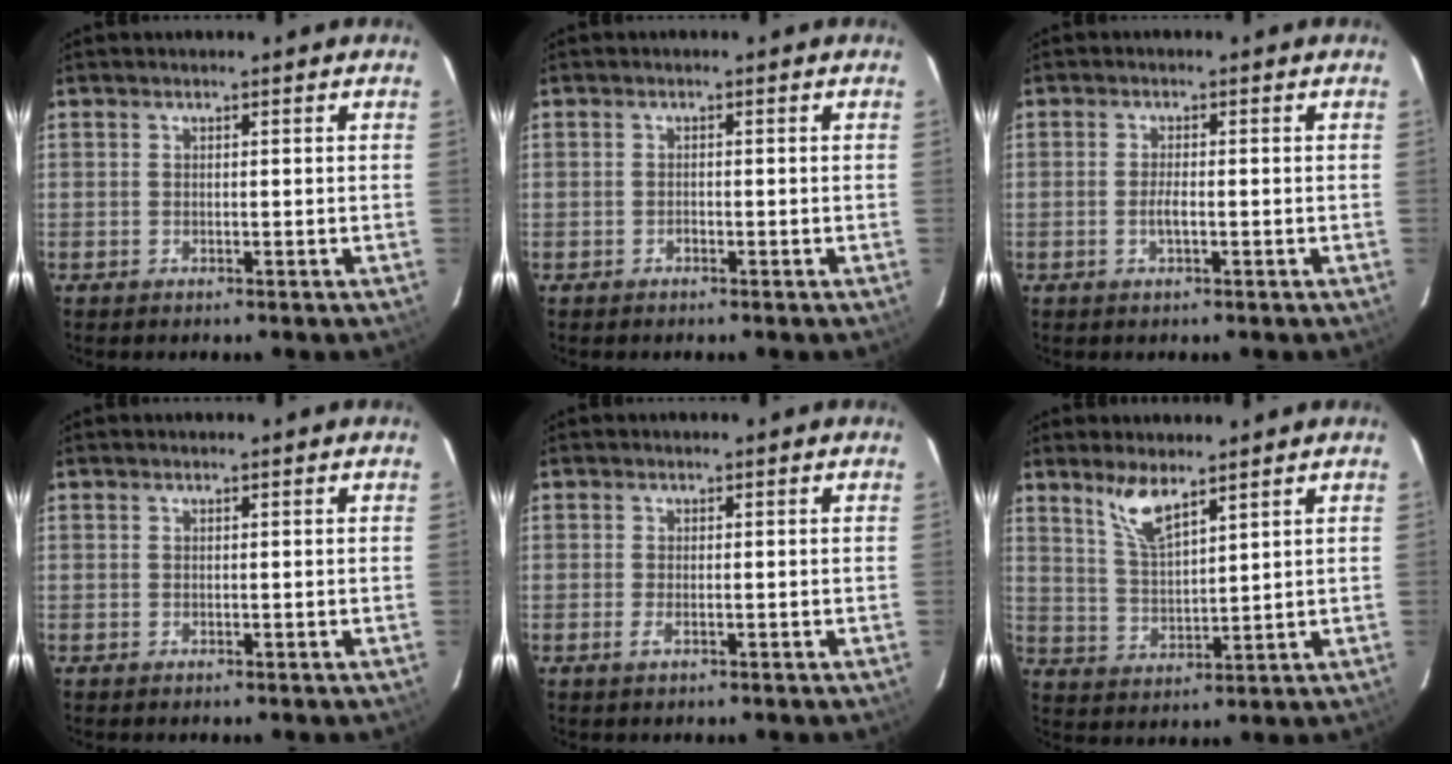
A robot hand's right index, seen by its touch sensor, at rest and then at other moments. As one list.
[{"total": 0.6, "force": [-0.4, 0.4, 0.1], "torque": [-0.001, 0.000, -0.008]}, {"total": 2.0, "force": [-0.6, 0.5, 1.8], "torque": [-0.037, -0.003, -0.012]}, {"total": 0.0}, {"total": 1.4, "force": [-0.6, 0.4, 1.3], "torque": [-0.026, -0.005, -0.009]}, {"total": 6.7, "force": [4.9, 1.7, 4.2], "torque": [-0.083, -0.002, 0.103]}]